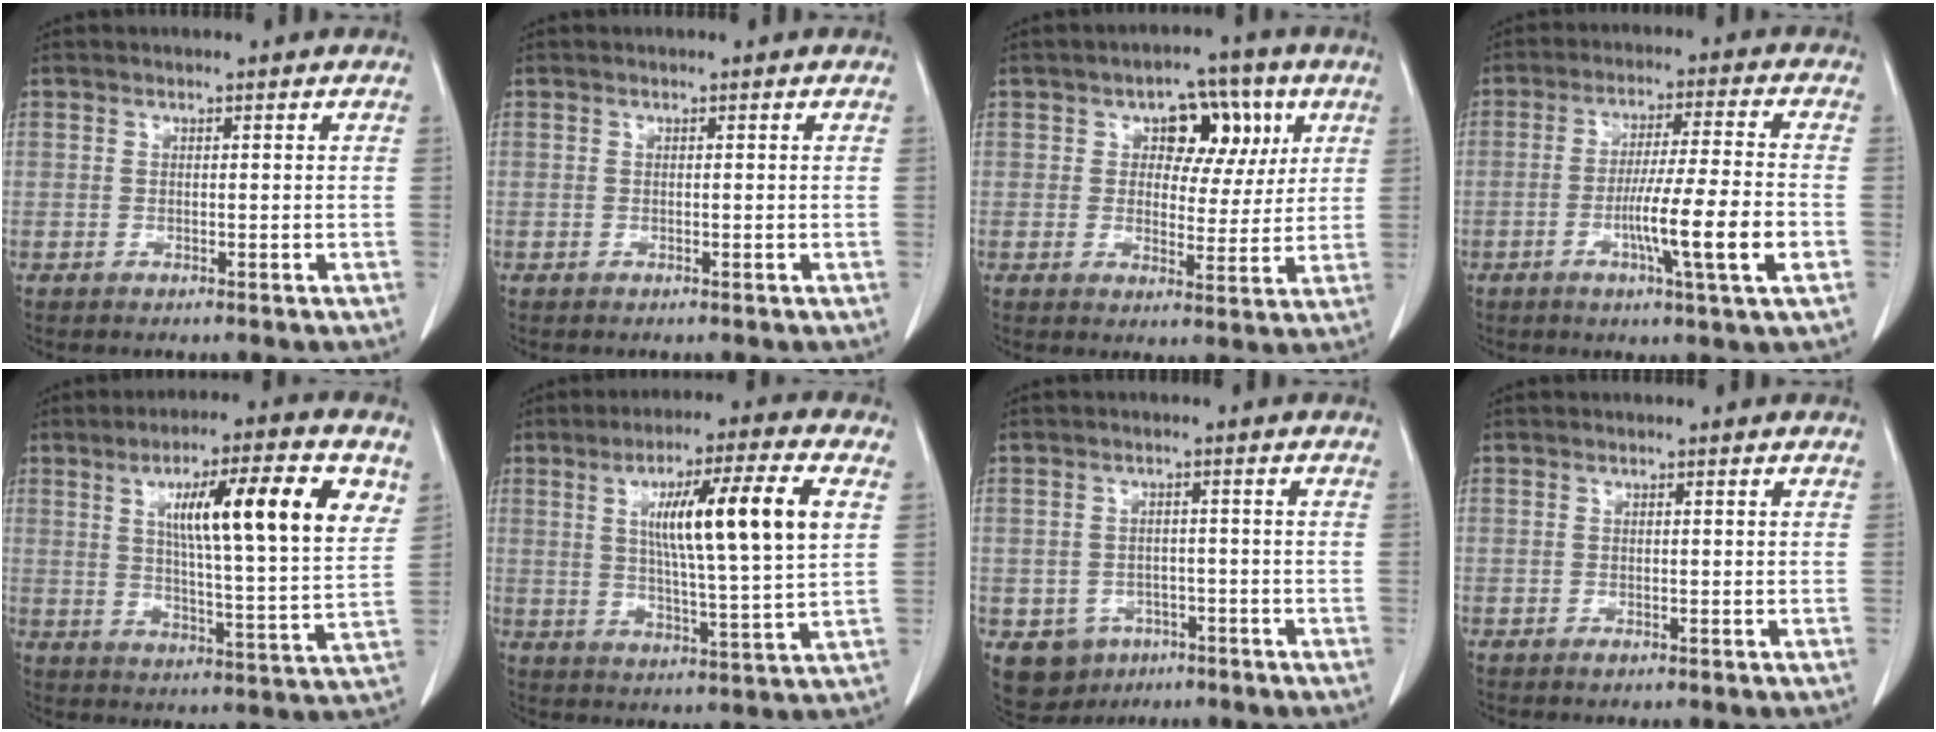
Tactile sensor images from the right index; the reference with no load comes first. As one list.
[{"total": 0.0}, {"total": 8.6, "force": [3.2, 5.2, 6.2], "torque": [-0.068, 0.021, 0.045]}, {"total": 11.0, "force": [-3.3, -0.8, 10.5], "torque": [-0.180, -0.010, -0.058]}, {"total": 16.9, "force": [6.4, 1.4, 15.6], "torque": [-0.234, 0.008, 0.091]}, {"total": 15.2, "force": [4.1, 0.2, 14.6], "torque": [-0.240, 0.007, 0.065]}, {"total": 6.1, "force": [-3.2, 5.0, 1.6], "torque": [-0.025, 0.005, -0.038]}, {"total": 0.6, "force": [-0.4, 0.4, 0.3], "torque": [-0.002, 0.001, -0.005]}]